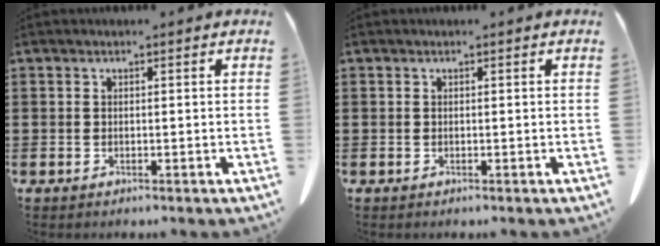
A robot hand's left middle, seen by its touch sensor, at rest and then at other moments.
{"total": 0.0}